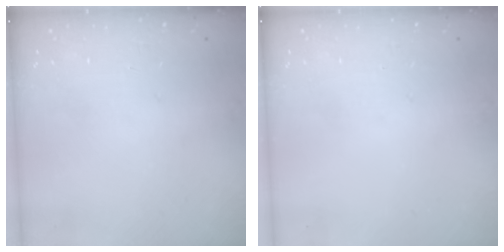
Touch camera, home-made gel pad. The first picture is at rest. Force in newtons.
{"total": 0.0}